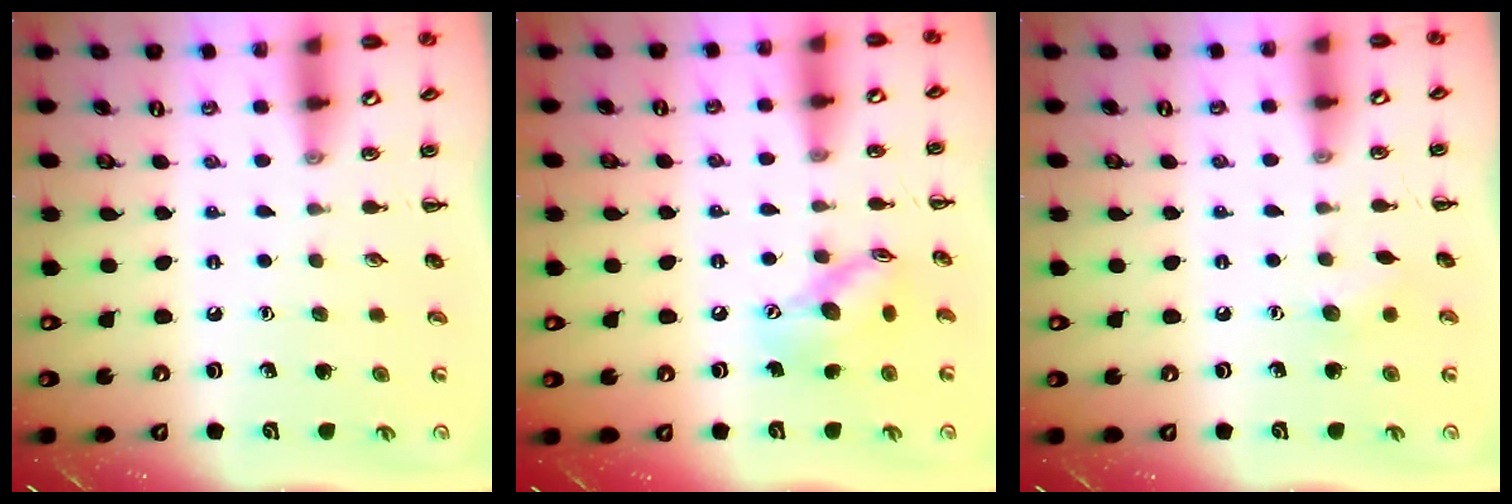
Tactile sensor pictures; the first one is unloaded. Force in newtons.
{"total": 11.7, "press": 11.7, "slide": 1.2}
{"total": 4.8, "press": 4.6, "slide": 1.3}